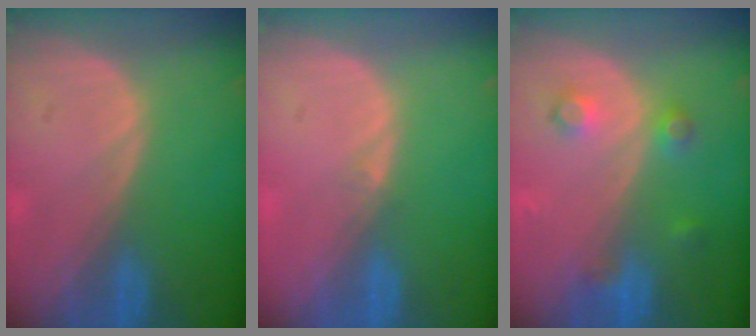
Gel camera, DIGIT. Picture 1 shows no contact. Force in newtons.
{"total": 0.6, "press": 0.5, "slide": 0.4}
{"total": 3.7, "press": 3.4, "slide": 1.4}